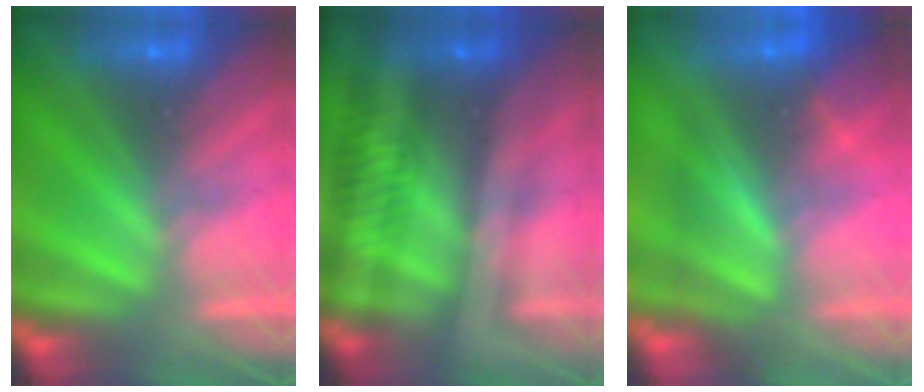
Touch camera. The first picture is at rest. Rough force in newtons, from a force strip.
{"total": 2.4}
{"total": 3.8}